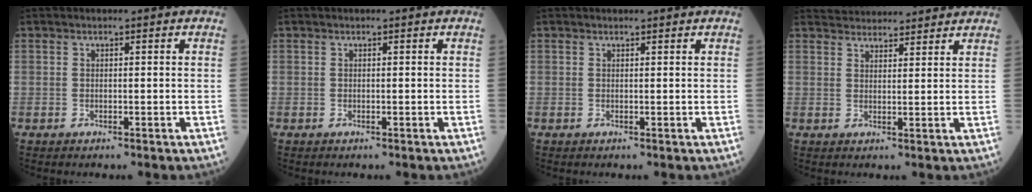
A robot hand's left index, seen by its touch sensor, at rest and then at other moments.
{"total": 0.0}
{"total": 0.8, "force": [0.8, 0.0, 0.1], "torque": [-0.007, 0.002, 0.011]}
{"total": 9.1, "force": [8.8, 1.6, 1.6], "torque": [-0.022, 0.030, 0.121]}